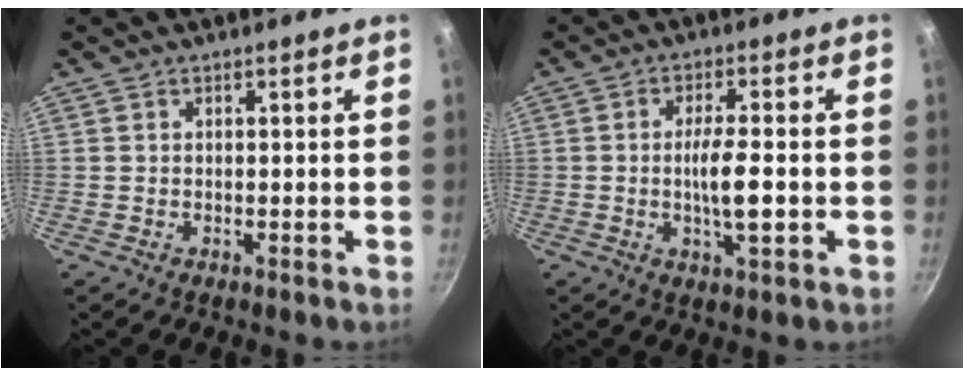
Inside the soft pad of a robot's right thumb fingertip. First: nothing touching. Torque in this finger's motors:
{"motor_torque": [2.83, 2.17, 1.93, -0.84, 0.79]}